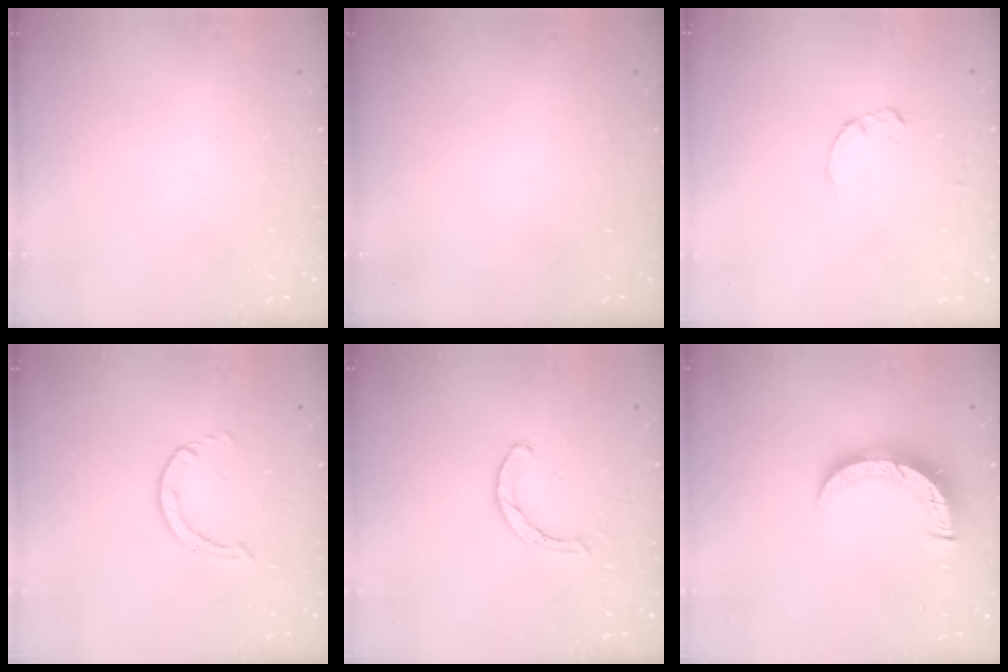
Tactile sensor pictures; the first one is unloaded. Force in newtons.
{"total": 0.0}
{"total": 0.0}
{"total": 0.6, "press": 0.6, "slide": 0.1}
{"total": 2.0, "press": 2.0, "slide": 0.2}
{"total": 9.2, "press": 9.1, "slide": 0.6}